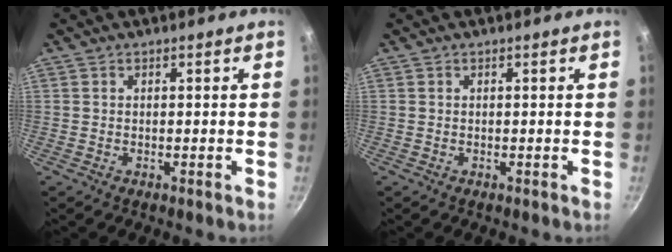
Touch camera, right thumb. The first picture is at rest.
{"total": 0.0}